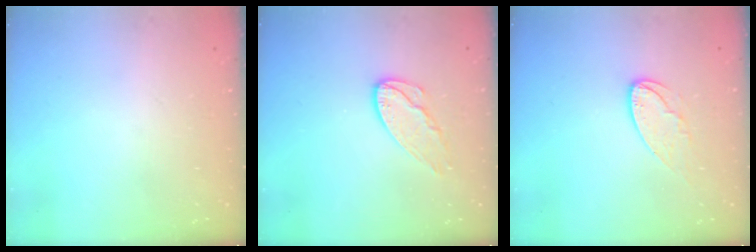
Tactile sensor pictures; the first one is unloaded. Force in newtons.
{"total": 8.3, "press": 8.3, "slide": 0.1}
{"total": 8.7, "press": 8.7, "slide": 0.7}